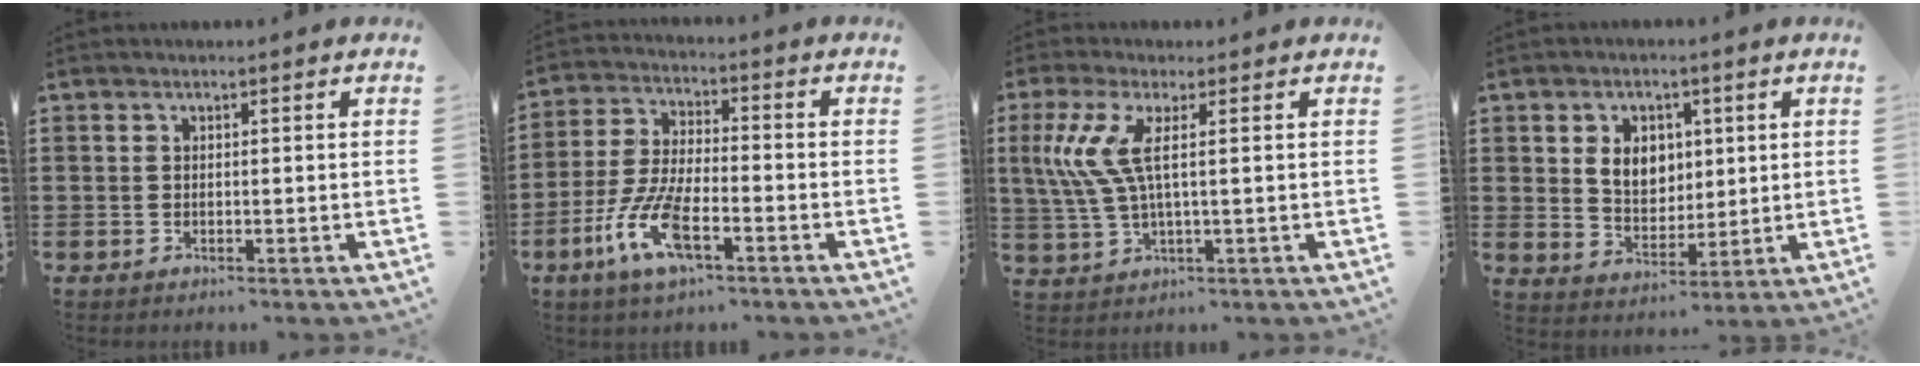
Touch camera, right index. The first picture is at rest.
{"total": 9.6, "force": [-4.5, 3.0, 7.9], "torque": [-0.187, -0.010, -0.085]}
{"total": 7.0, "force": [1.2, 1.3, 6.8], "torque": [-0.176, -0.019, 0.007]}
{"total": 6.1, "force": [1.4, 4.8, 3.5], "torque": [-0.070, 0.008, 0.021]}